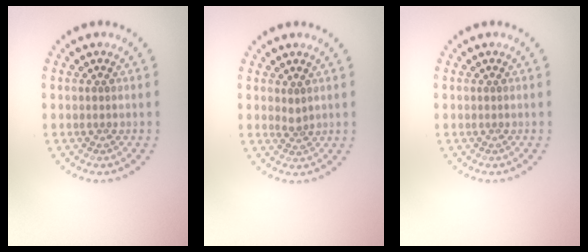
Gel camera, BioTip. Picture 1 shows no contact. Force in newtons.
{"total": 1.0, "press": 0.5, "slide": 0.8}
{"total": 0.0}